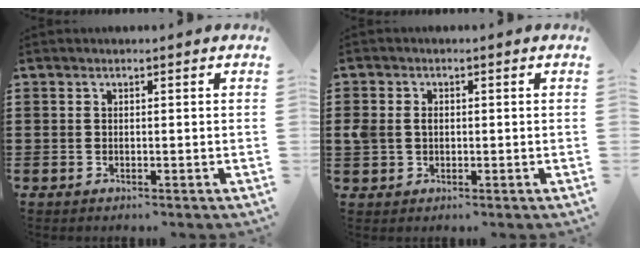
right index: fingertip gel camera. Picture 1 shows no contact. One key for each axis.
{"total": 2.4, "fx": 0.1, "fy": 1.9, "fz": 1.4, "tx": -0.040, "ty": 0.006, "tz": -0.001}